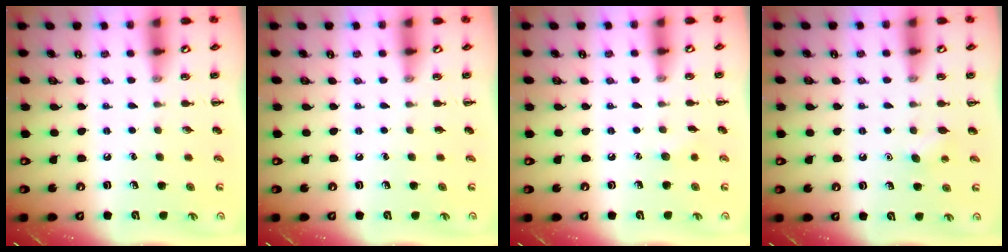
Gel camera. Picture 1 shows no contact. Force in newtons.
{"total": 0.0}
{"total": 4.4, "press": 4.2, "slide": 1.2}
{"total": 4.0, "press": 3.8, "slide": 1.1}